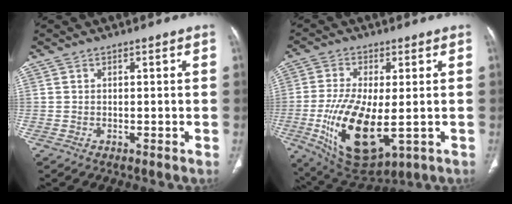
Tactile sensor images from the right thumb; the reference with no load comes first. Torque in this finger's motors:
{"motor_torque": [1.41, 2.88, 1.51, -0.44, 0.21]}